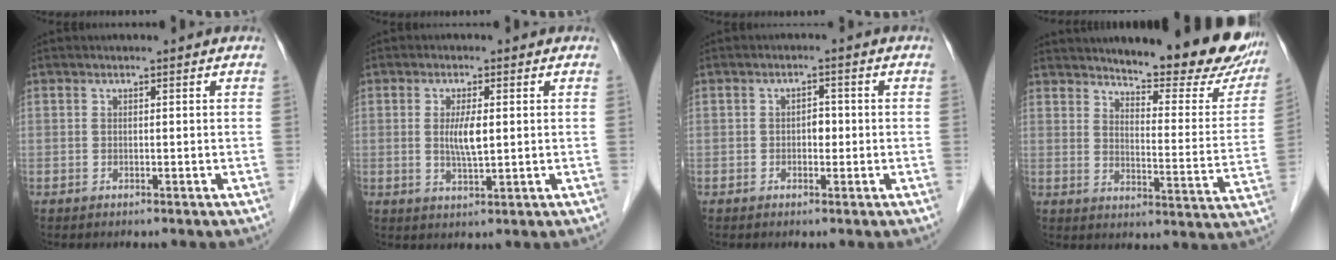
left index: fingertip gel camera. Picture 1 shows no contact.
{"total": 3.9, "force": [0.2, 0.8, 3.8], "torque": [-0.074, -0.007, 0.006]}
{"total": 2.0, "force": [-0.5, 1.3, 1.4], "torque": [-0.016, 0.003, -0.009]}
{"total": 19.6, "force": [17.0, 3.4, 9.3], "torque": [-0.116, -0.059, 0.205]}